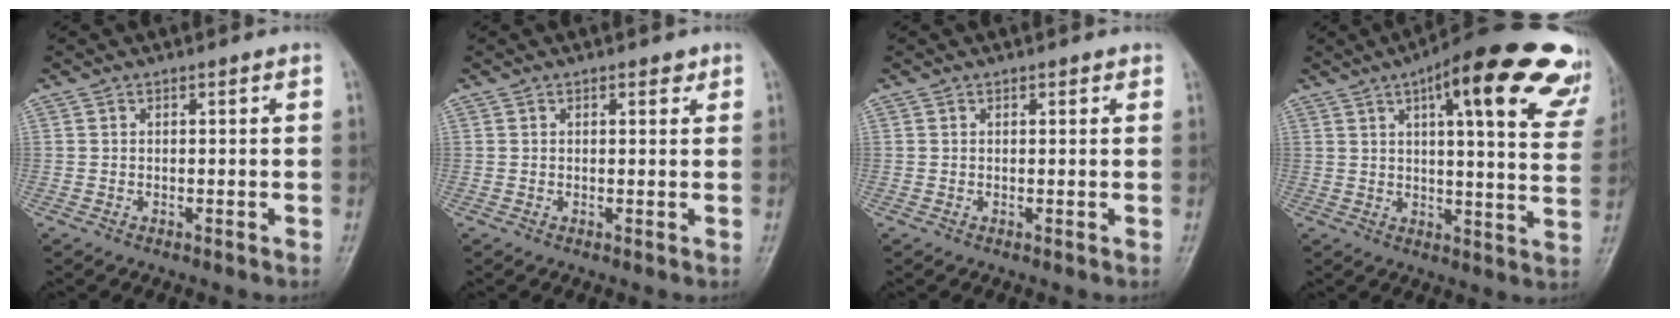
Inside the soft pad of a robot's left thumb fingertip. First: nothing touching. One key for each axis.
{"total": 1.3, "fx": 0.8, "fy": 0.7, "fz": 0.7, "tx": -0.001, "ty": -0.003, "tz": 0.008}
{"total": 0.8, "fx": 0.6, "fy": 0.5, "fz": 0.4, "tx": 0.002, "ty": -0.003, "tz": 0.003}
{"total": 25.2, "fx": 14.6, "fy": 6.7, "fz": 19.5, "tx": -0.230, "ty": -0.024, "tz": 0.172}